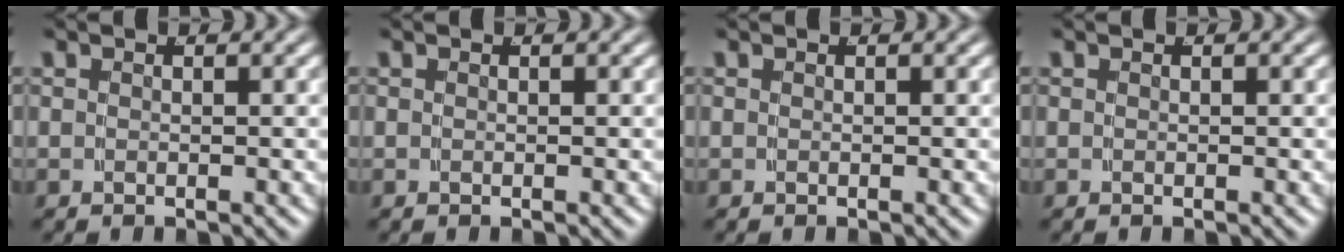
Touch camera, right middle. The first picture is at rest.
{"total": 0.0}
{"total": 0.0}
{"total": 0.0}